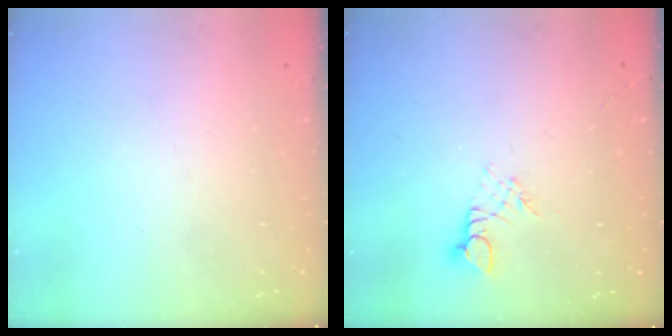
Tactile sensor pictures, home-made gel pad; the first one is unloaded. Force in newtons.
{"total": 2.3, "press": 2.3, "slide": 0.2}